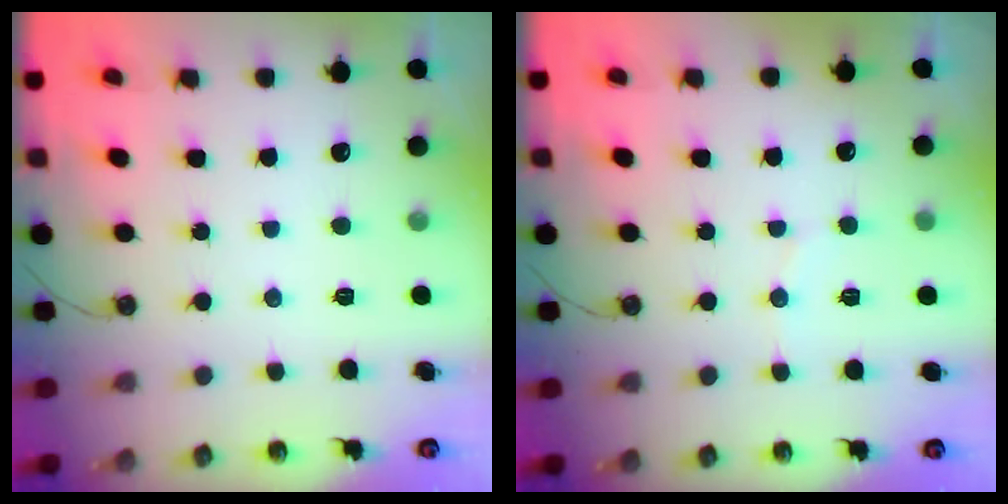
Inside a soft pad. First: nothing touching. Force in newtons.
{"total": 5.1, "press": 4.8, "slide": 1.6}